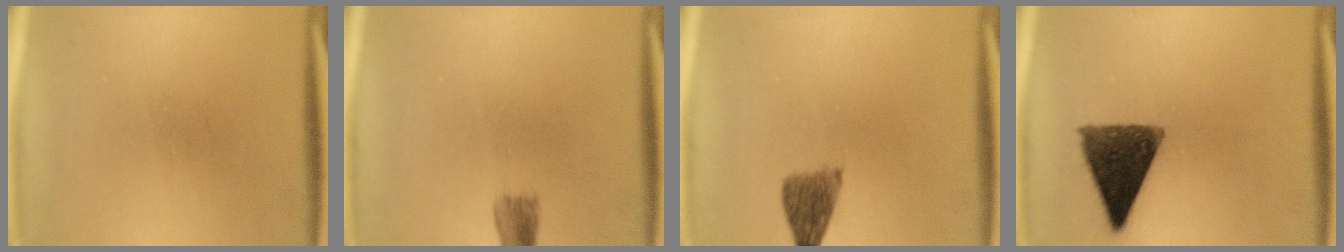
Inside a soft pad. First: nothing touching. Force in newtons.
{"total": 2.5}
{"total": 4.5}
{"total": 11.9}